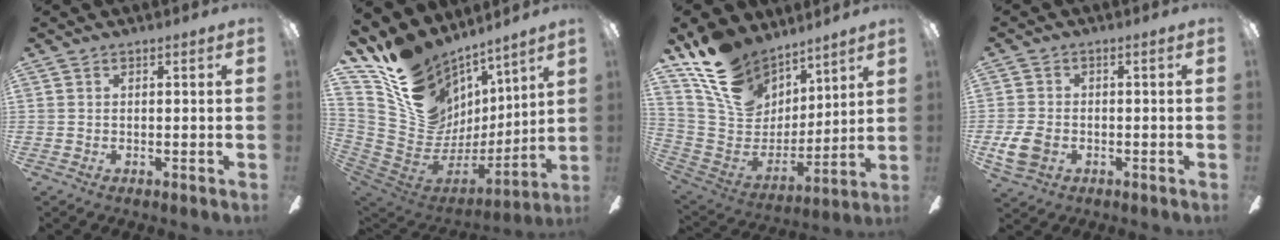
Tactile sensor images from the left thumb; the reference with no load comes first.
{"total": 18.3, "force": [12.4, 12.2, 5.7], "torque": [-0.112, -0.102, 0.249]}
{"total": 19.0, "force": [12.8, 12.1, 7.2], "torque": [-0.150, -0.075, 0.246]}
{"total": 6.1, "force": [-2.0, 4.3, 3.9], "torque": [-0.086, 0.001, -0.038]}